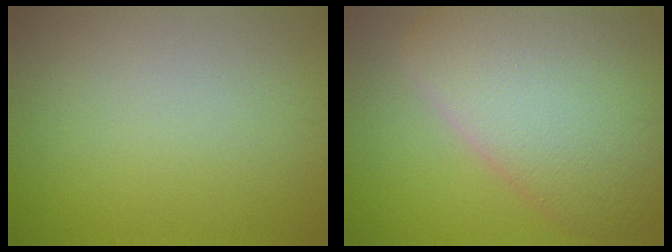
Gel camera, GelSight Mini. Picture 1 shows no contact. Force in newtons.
{"total": 10.9, "press": 10.9, "slide": 0.8}